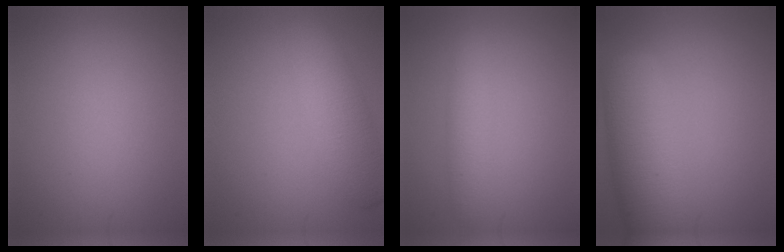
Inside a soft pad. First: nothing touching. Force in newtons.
{"total": 5.2, "press": 5.2, "slide": 0.2}
{"total": 2.5, "press": 2.5, "slide": 0.1}
{"total": 7.5, "press": 7.5, "slide": 0.4}